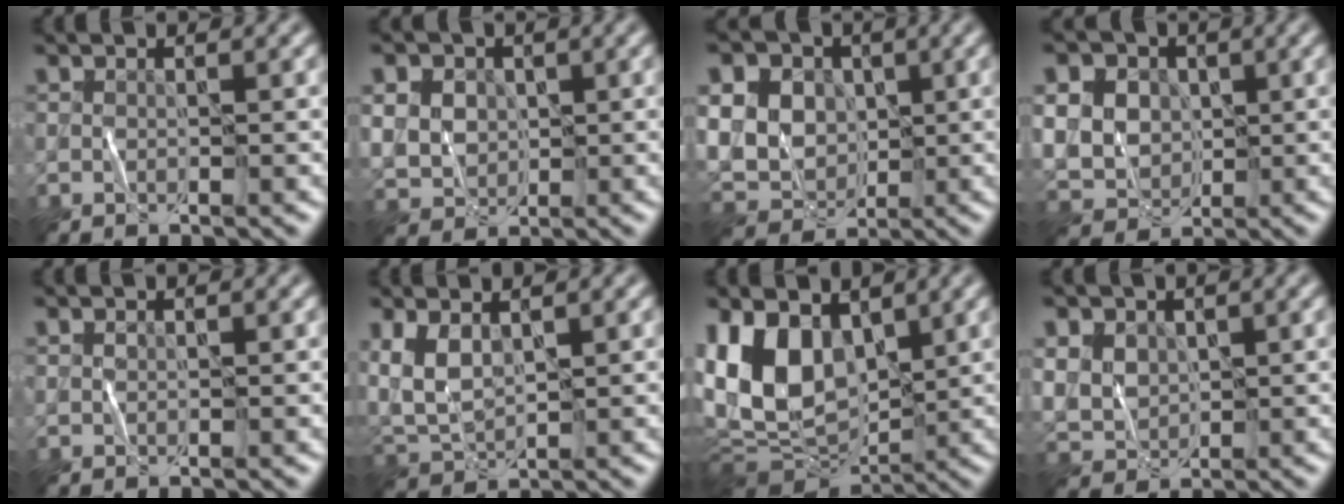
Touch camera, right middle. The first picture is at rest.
{"total": 9.3, "force": [2.4, 7.9, 4.2], "torque": [-0.088, 0.024, 0.025]}
{"total": 16.3, "force": [3.0, 13.9, 7.8], "torque": [-0.163, 0.027, 0.026]}
{"total": 12.9, "force": [3.0, 11.0, 6.1], "torque": [-0.132, 0.025, 0.036]}
{"total": 0.0}
{"total": 4.0, "force": [1.1, 2.5, 3.0], "torque": [-0.075, 0.001, 0.022]}
{"total": 10.3, "force": [1.5, 6.8, 7.6], "torque": [-0.157, -0.015, 0.026]}
{"total": 5.2, "force": [1.2, 4.4, 2.5], "torque": [-0.067, 0.009, 0.025]}